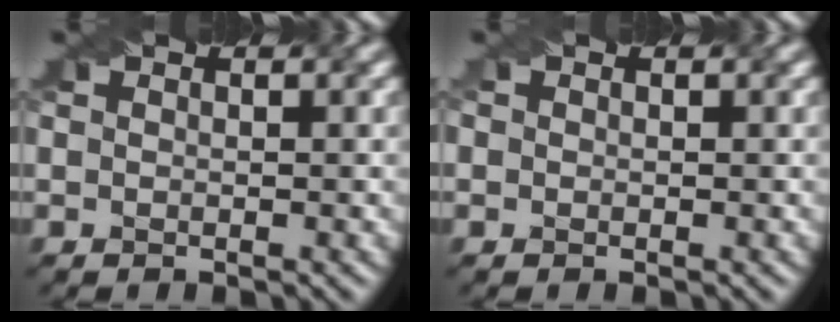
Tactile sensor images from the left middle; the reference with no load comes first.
{"total": 0.7, "force": [0.3, 0.6, 0.3], "torque": [-0.003, 0.009, -0.007]}